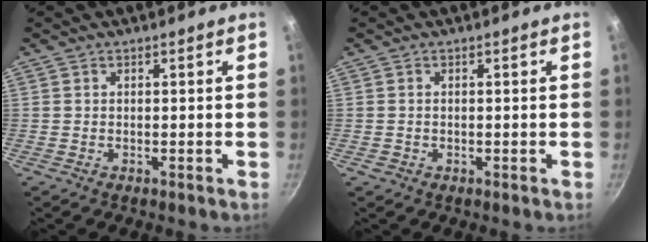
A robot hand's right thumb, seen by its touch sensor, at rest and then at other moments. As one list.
[{"total": 0.5, "force": [-0.1, 0.5, 0.2], "torque": [-0.001, 0.001, -0.003]}]